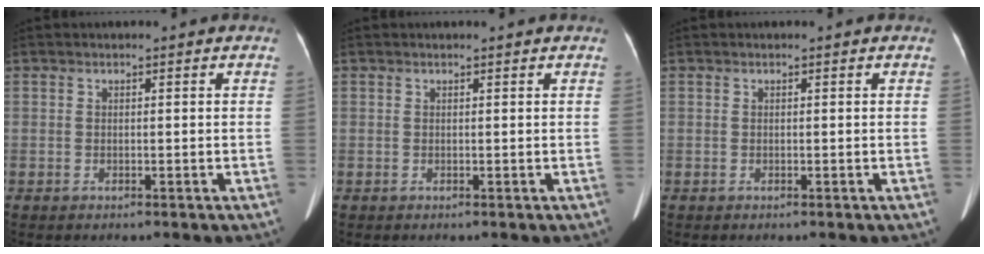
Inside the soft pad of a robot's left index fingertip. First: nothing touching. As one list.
[{"total": 0.6, "force": [0.6, 0.0, 0.2], "torque": [-0.003, 0.006, 0.007]}, {"total": 0.0}]